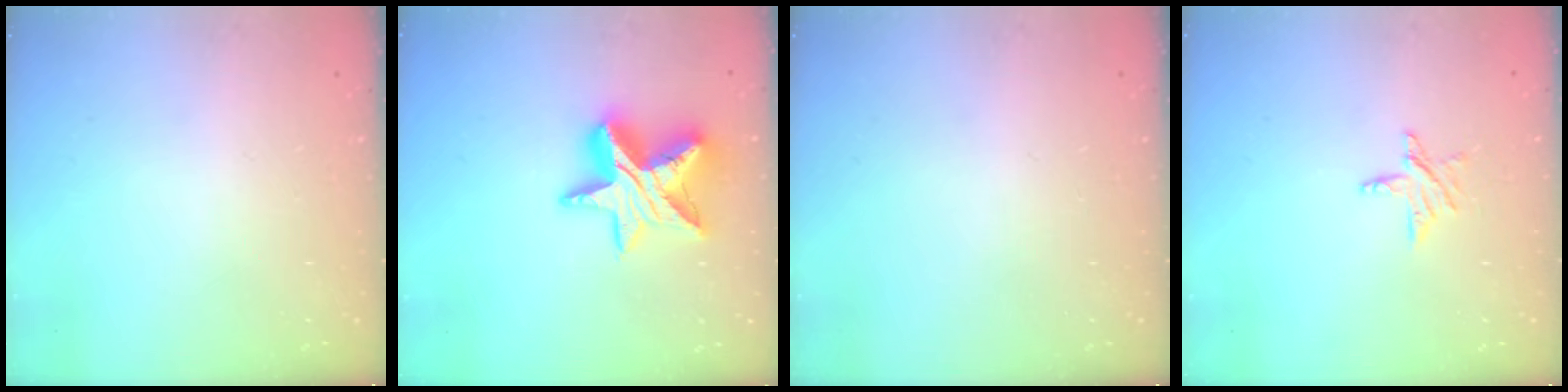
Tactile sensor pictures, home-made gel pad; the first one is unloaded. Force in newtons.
{"total": 16.2, "press": 16.2, "slide": 1.2}
{"total": 0.0}
{"total": 5.2, "press": 5.2, "slide": 0.5}